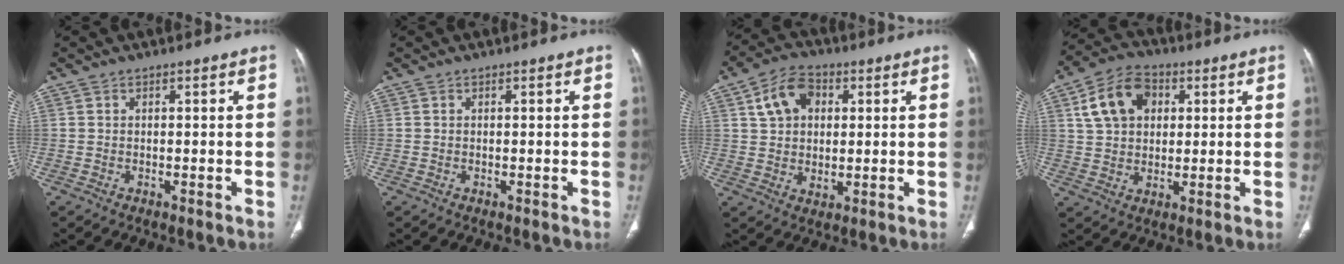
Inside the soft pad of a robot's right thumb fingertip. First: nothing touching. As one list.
[{"total": 0.0}, {"total": 9.7, "force": [3.0, 6.8, 6.1], "torque": [-0.090, 0.001, 0.051]}, {"total": 11.4, "force": [3.6, 8.1, 7.1], "torque": [-0.110, 0.007, 0.061]}]